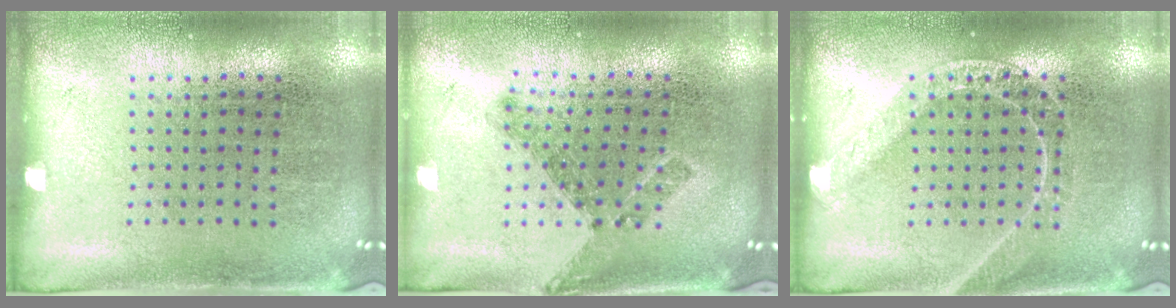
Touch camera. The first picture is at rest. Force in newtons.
{"total": 0.8, "press": 0.7, "slide": 0.4}
{"total": 2.2, "press": 2.1, "slide": 0.3}